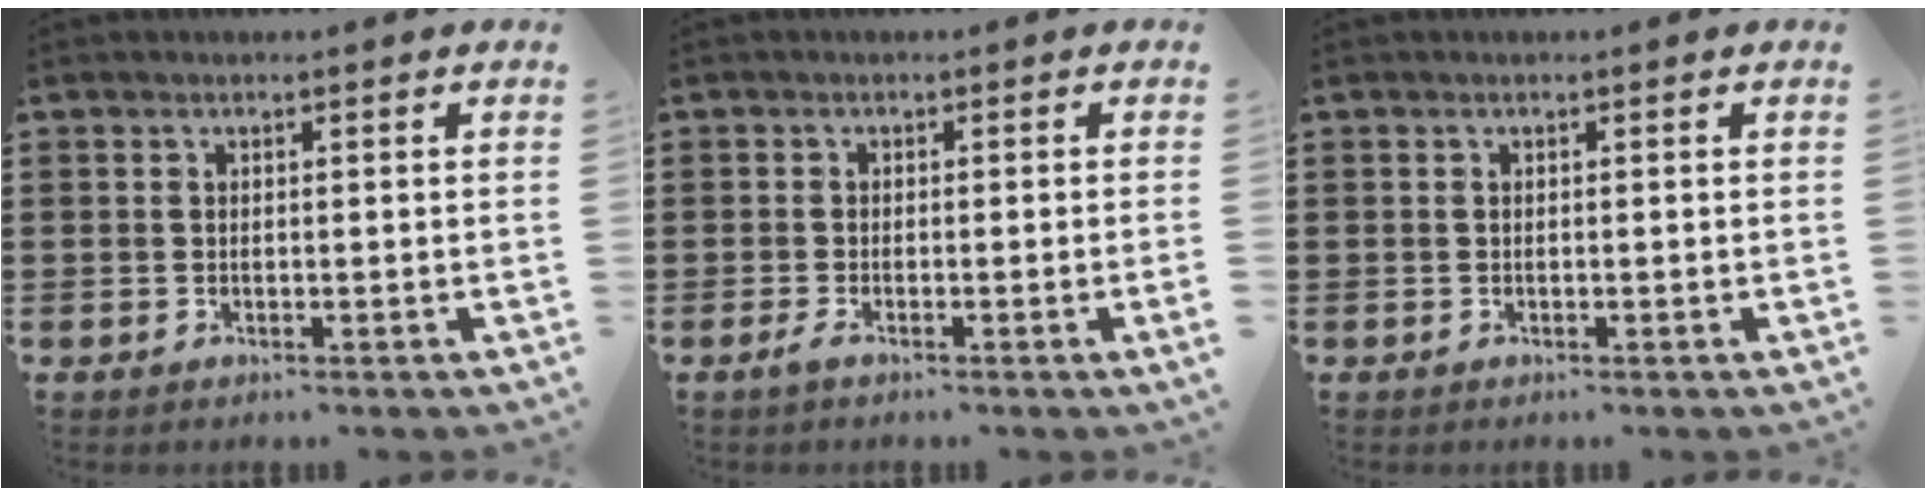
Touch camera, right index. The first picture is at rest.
{"total": 1.5, "force": [-0.7, -0.2, 1.2], "torque": [-0.022, -0.007, -0.014]}
{"total": 0.0}